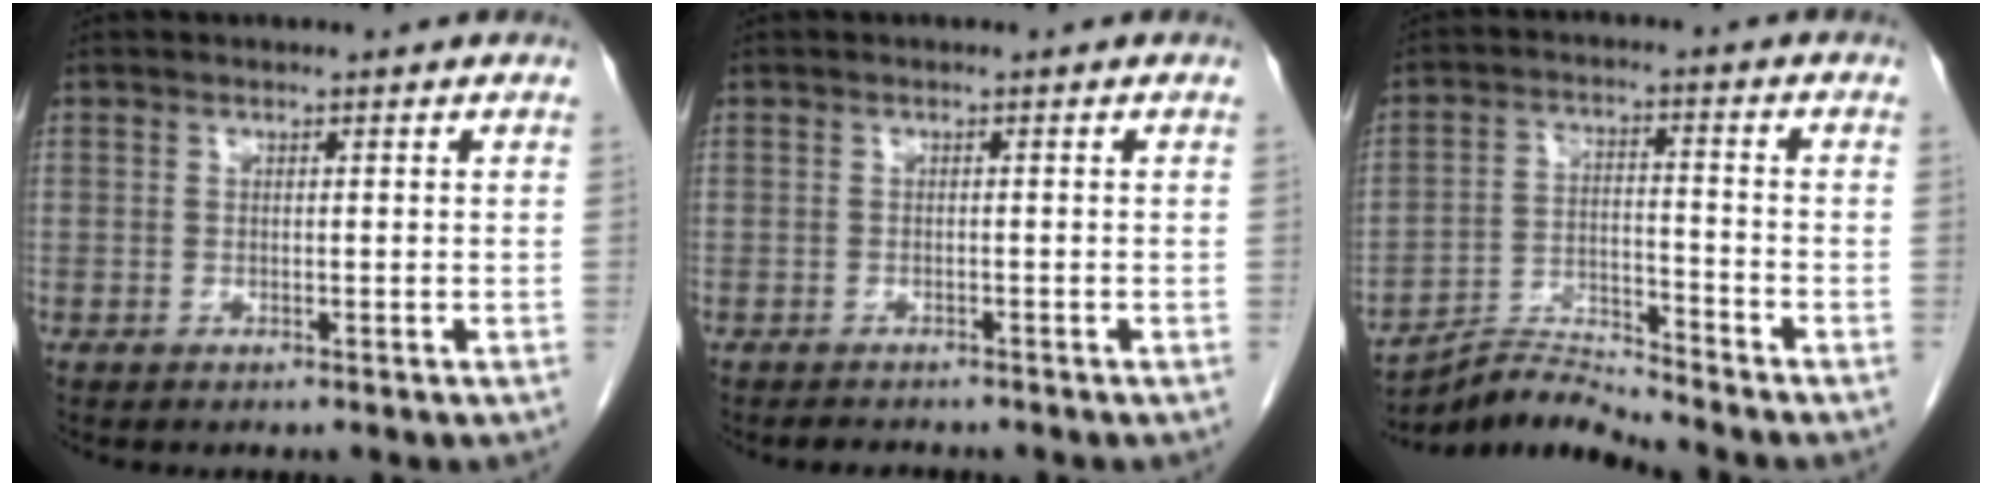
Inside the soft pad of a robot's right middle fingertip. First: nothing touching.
{"total": 2.2, "force": [-2.0, 0.7, 0.6], "torque": [-0.013, -0.005, -0.025]}
{"total": 6.9, "force": [-6.8, -1.5, -0.5], "torque": [0.001, 0.008, -0.124]}